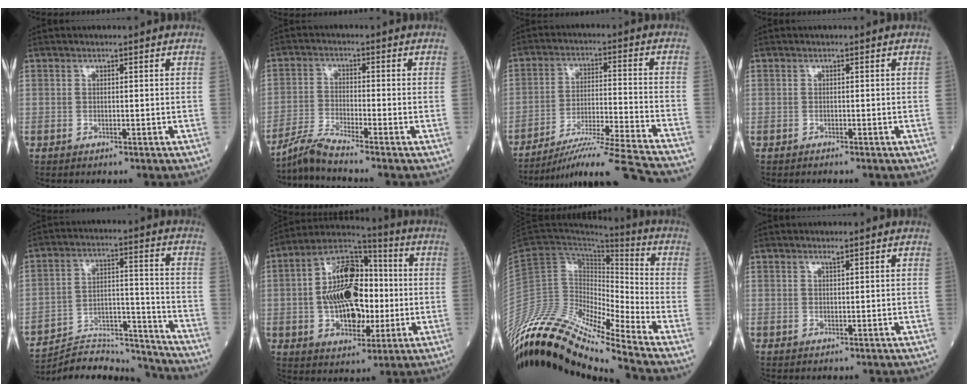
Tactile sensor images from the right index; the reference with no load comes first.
{"total": 4.9, "force": [-4.5, -1.7, 1.1], "torque": [-0.031, -0.023, -0.092]}
{"total": 19.5, "force": [-17.5, -2.1, 8.1], "torque": [-0.109, -0.035, -0.269]}
{"total": 0.6, "force": [-0.6, 0.0, 0.2], "torque": [-0.003, 0.000, -0.011]}
{"total": 14.5, "force": [-14.5, 0.3, 0.9], "torque": [-0.009, 0.036, -0.233]}
{"total": 16.1, "force": [-0.3, 8.6, 13.6], "torque": [-0.255, 0.030, -0.006]}
{"total": 17.1, "force": [-15.3, 1.0, 7.6], "torque": [-0.138, 0.047, -0.289]}
{"total": 0.6, "force": [0.5, -0.1, 0.3], "torque": [-0.012, -0.004, 0.011]}